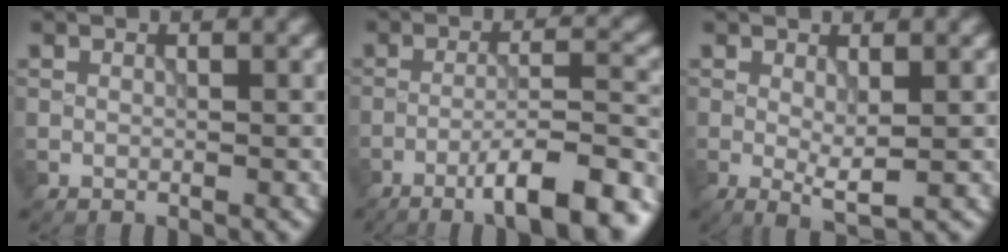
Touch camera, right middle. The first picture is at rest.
{"total": 9.3, "force": [-5.8, 1.6, 7.1], "torque": [-0.099, 0.014, -0.089]}
{"total": 2.4, "force": [0.1, 0.4, 2.3], "torque": [-0.045, -0.010, 0.004]}